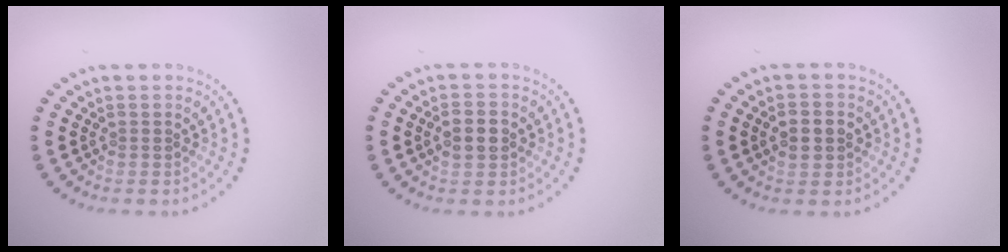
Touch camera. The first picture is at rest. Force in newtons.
{"total": 2.2, "press": 2.2, "slide": 0.1}
{"total": 2.2, "press": 2.2, "slide": 0.2}